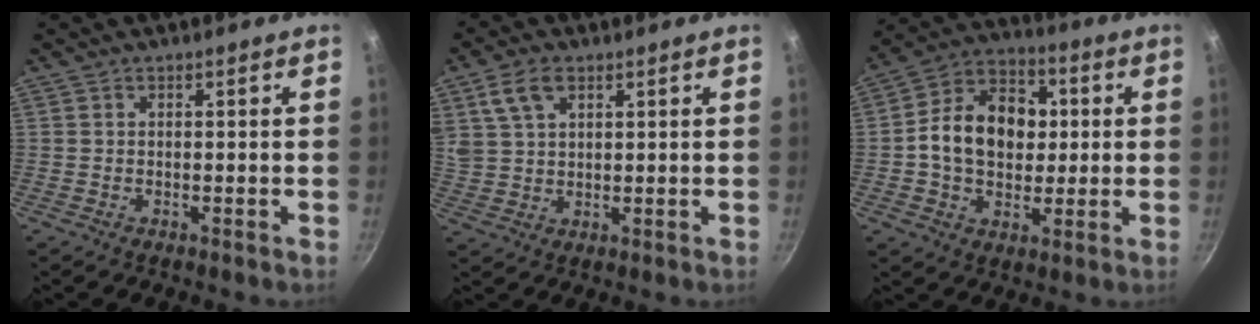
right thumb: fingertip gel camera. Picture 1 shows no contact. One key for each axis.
{"total": 7.0, "fx": 3.4, "fy": 4.2, "fz": 4.4, "tx": -0.075, "ty": -0.001, "tz": 0.069}
{"total": 15.8, "fx": 1.1, "fy": 11.8, "fz": 10.4, "tx": -0.141, "ty": 0.020, "tz": 0.002}